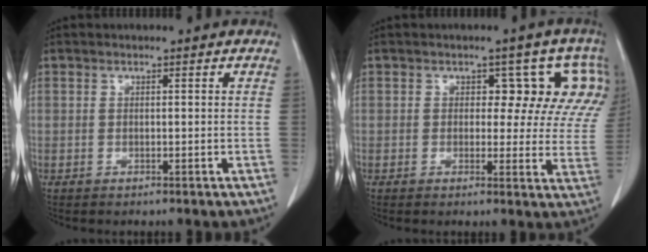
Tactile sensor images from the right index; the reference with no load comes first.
{"total": 7.4, "force": [3.2, 4.5, 4.9], "torque": [-0.037, 0.012, 0.018]}